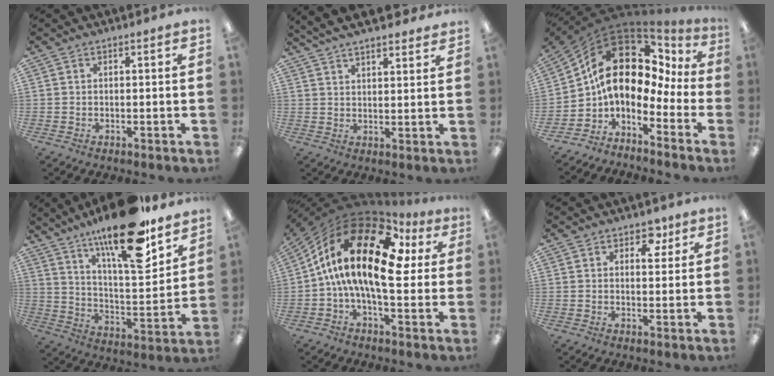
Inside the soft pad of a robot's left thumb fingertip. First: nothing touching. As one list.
[{"total": 5.6, "force": [5.1, 1.2, 2.0], "torque": [-0.044, -0.024, 0.094]}, {"total": 14.0, "force": [4.0, 8.6, 10.3], "torque": [-0.183, -0.029, 0.070]}, {"total": 21.7, "force": [15.7, 6.0, 13.7], "torque": [-0.216, -0.102, 0.258]}, {"total": 22.2, "force": [3.6, 10.2, 19.4], "torque": [-0.395, -0.012, 0.061]}, {"total": 4.8, "force": [2.6, 3.1, 2.6], "torque": [-0.017, -0.006, 0.040]}]